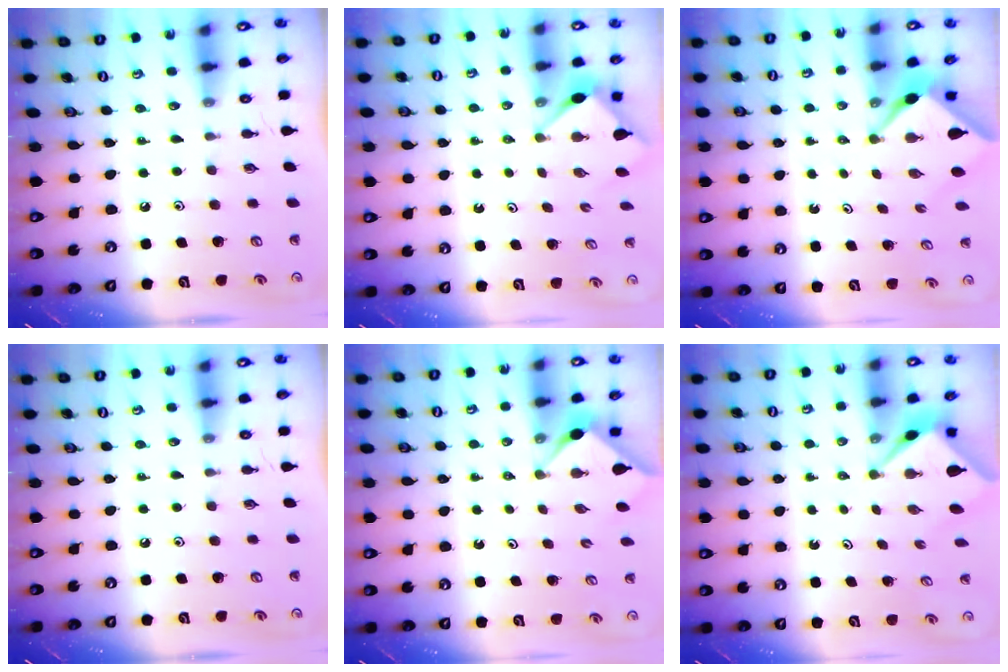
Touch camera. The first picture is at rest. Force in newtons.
{"total": 3.4, "press": 3.4, "slide": 0.4}
{"total": 2.8, "press": 2.8, "slide": 0.3}
{"total": 0.0}
{"total": 2.8, "press": 2.8, "slide": 0.4}
{"total": 2.7, "press": 2.7, "slide": 0.1}